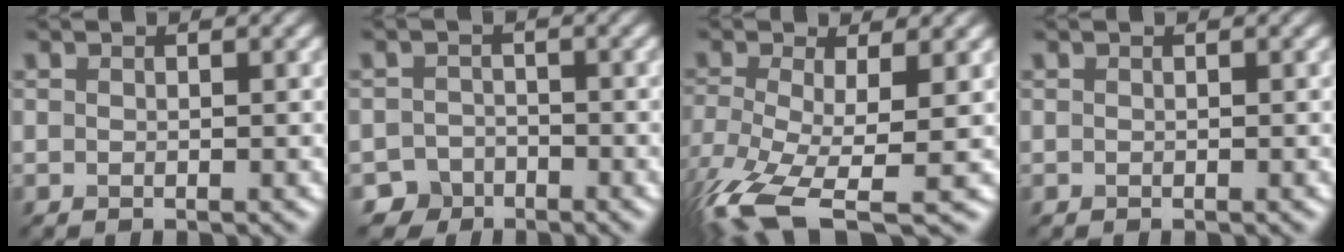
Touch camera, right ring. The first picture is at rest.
{"total": 3.1, "force": [-2.3, 2.1, 0.0], "torque": [0.021, 0.004, -0.041]}
{"total": 9.3, "force": [-4.5, 3.1, 7.5], "torque": [-0.163, -0.025, -0.090]}
{"total": 0.0}